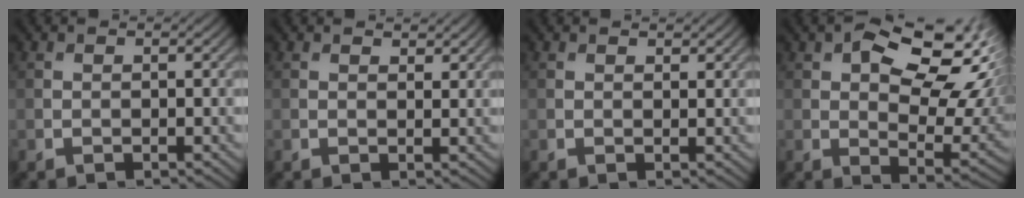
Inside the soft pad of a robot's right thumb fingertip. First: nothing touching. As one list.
[{"total": 1.8, "force": [1.4, 0.6, 0.8], "torque": [-0.014, -0.003, 0.028]}, {"total": 1.1, "force": [0.9, 0.3, 0.5], "torque": [-0.013, -0.002, 0.019]}, {"total": 15.7, "force": [5.8, 8.0, 12.2], "torque": [-0.181, 0.002, 0.094]}]